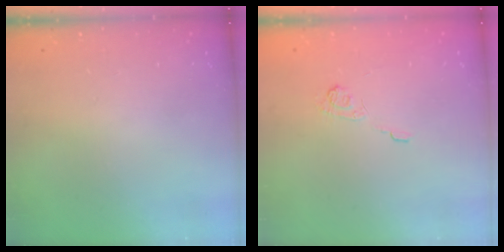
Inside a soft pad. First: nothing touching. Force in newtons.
{"total": 2.5, "press": 2.1, "slide": 1.4}